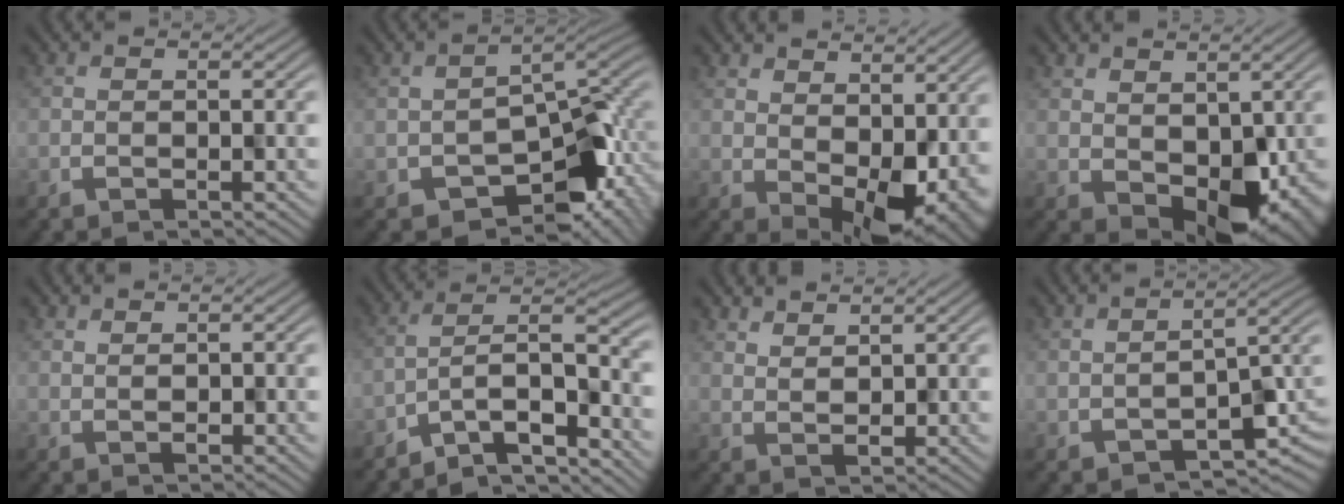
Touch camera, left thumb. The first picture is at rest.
{"total": 7.5, "force": [-2.9, 4.4, 5.3], "torque": [-0.059, -0.021, -0.049]}
{"total": 6.4, "force": [1.4, 3.6, 5.1], "torque": [-0.073, -0.022, 0.041]}
{"total": 8.0, "force": [-0.5, 4.9, 6.3], "torque": [-0.086, -0.028, 0.009]}
{"total": 1.8, "force": [1.8, 0.1, 0.1], "torque": [-0.003, -0.002, 0.030]}
{"total": 8.4, "force": [-5.9, 2.3, 5.5], "torque": [-0.079, 0.001, -0.104]}
{"total": 3.7, "force": [3.7, 0.1, 0.5], "torque": [-0.015, -0.003, 0.070]}
{"total": 4.0, "force": [-1.1, 1.7, 3.5], "torque": [-0.045, -0.013, -0.012]}